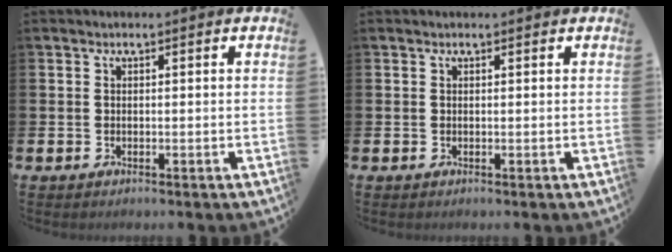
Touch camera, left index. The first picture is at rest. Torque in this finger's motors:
{"motor_torque": [1.07, -1.07, 0.18, 0.00]}